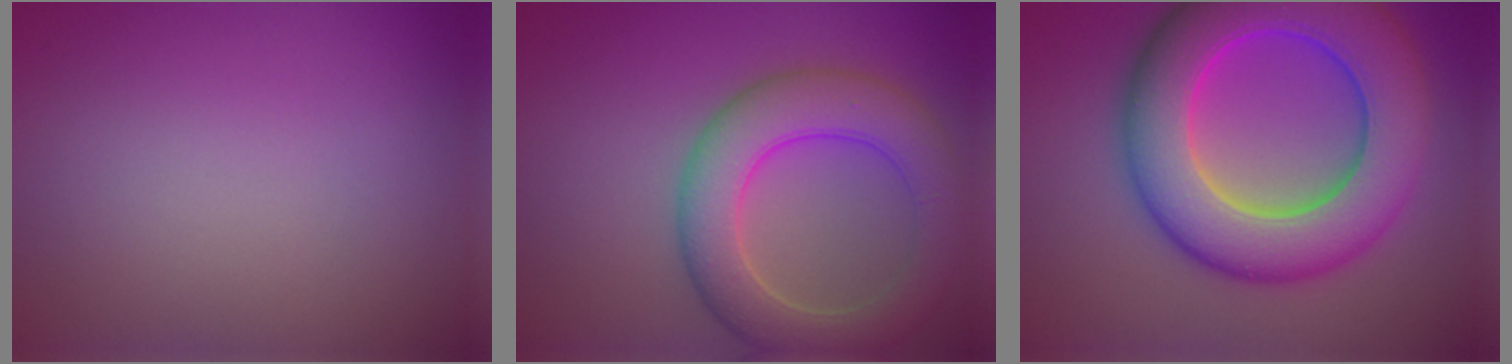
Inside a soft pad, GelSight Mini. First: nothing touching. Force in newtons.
{"total": 6.8, "press": 6.7, "slide": 0.3}
{"total": 11.9, "press": 11.9, "slide": 0.0}